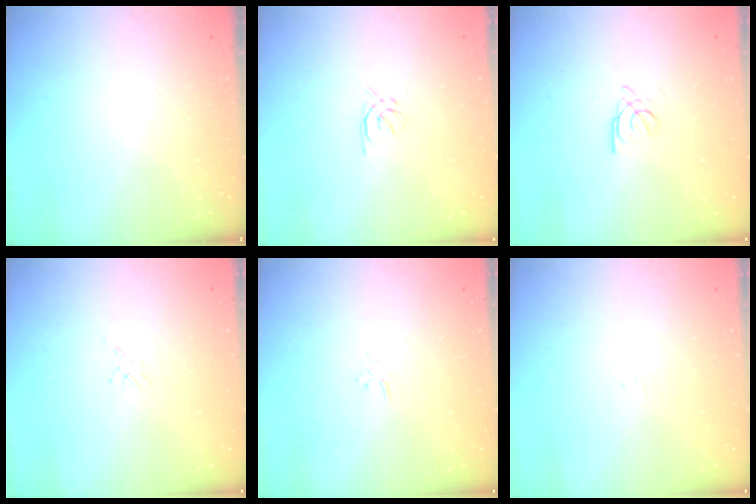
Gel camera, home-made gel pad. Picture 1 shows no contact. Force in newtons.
{"total": 1.4, "press": 1.3, "slide": 0.5}
{"total": 2.3, "press": 2.3, "slide": 0.5}
{"total": 1.1, "press": 1.1, "slide": 0.3}
{"total": 2.9, "press": 2.9, "slide": 0.3}
{"total": 1.6, "press": 1.5, "slide": 0.3}